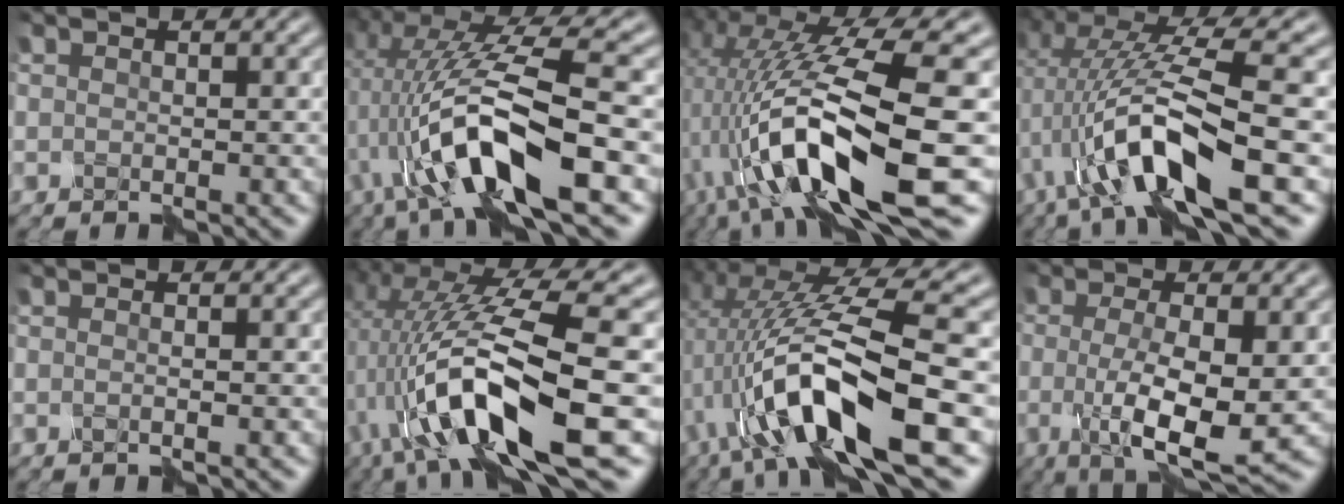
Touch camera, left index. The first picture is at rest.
{"total": 10.6, "force": [-2.2, 2.5, 10.0], "torque": [-0.189, 0.012, -0.043]}
{"total": 13.9, "force": [-3.5, 3.3, 13.0], "torque": [-0.230, 0.005, -0.051]}
{"total": 9.8, "force": [-1.3, 2.0, 9.5], "torque": [-0.172, 0.014, -0.025]}
{"total": 0.7, "force": [0.1, 0.0, 0.7], "torque": [-0.010, -0.006, -0.008]}
{"total": 12.6, "force": [-3.1, 3.0, 11.8], "torque": [-0.208, 0.005, -0.050]}
{"total": 11.6, "force": [-2.1, 2.8, 11.1], "torque": [-0.195, 0.014, -0.039]}
{"total": 7.4, "force": [-1.0, 1.9, 7.0], "torque": [-0.131, -0.012, -0.011]}